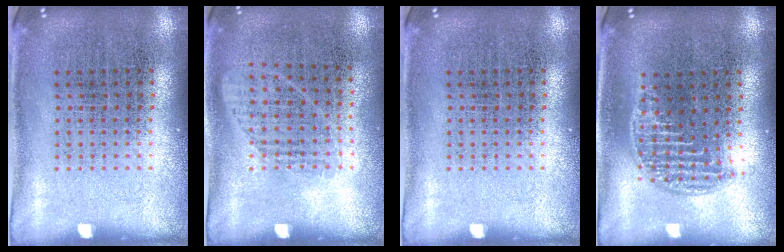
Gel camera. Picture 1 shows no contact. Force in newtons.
{"total": 1.0, "press": 0.8, "slide": 0.6}
{"total": 0.0}
{"total": 1.2, "press": 1.1, "slide": 0.6}